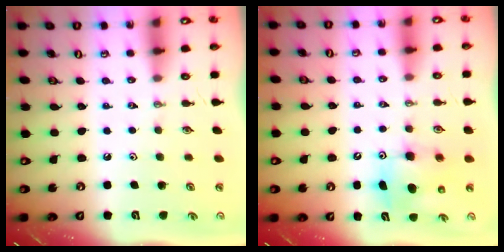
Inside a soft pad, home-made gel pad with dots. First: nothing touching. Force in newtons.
{"total": 8.0, "press": 7.7, "slide": 2.1}